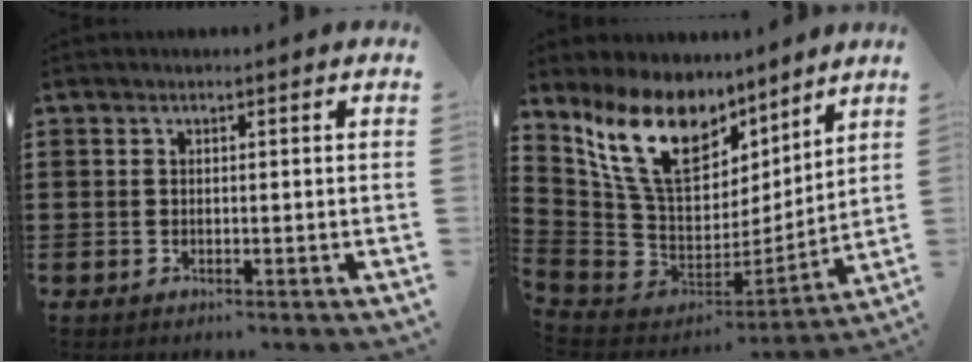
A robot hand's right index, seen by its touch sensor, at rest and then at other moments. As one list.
[{"total": 15.6, "force": [9.2, 8.8, 8.9], "torque": [-0.229, -0.037, 0.169]}]